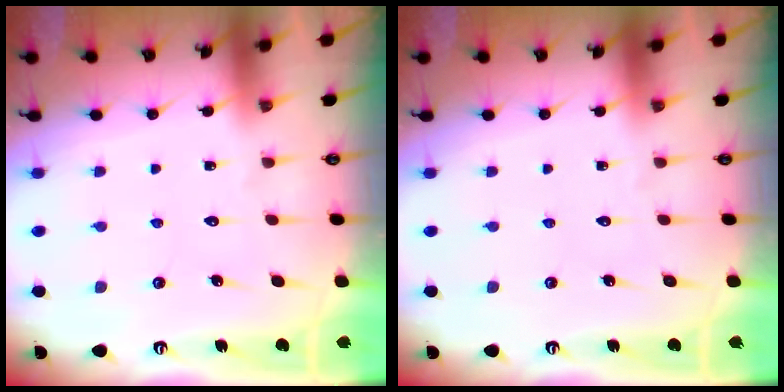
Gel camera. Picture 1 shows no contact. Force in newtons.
{"total": 0.0}